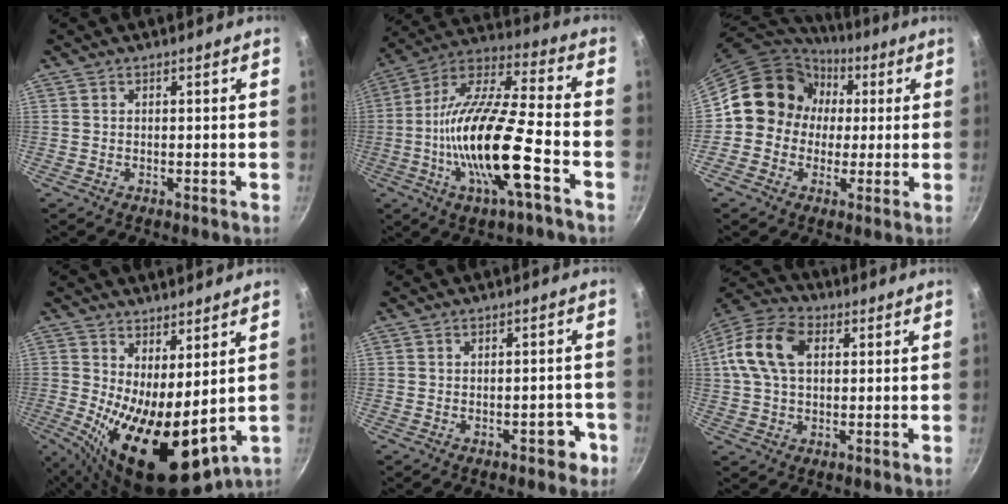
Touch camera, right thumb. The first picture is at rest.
{"total": 20.4, "force": [-6.1, 5.0, 18.8], "torque": [-0.345, 0.031, -0.127]}
{"total": 12.9, "force": [1.3, 11.9, 4.8], "torque": [-0.032, 0.025, 0.002]}
{"total": 13.6, "force": [1.1, 5.6, 12.4], "torque": [-0.178, -0.029, 0.034]}
{"total": 4.0, "force": [-1.9, 1.9, 2.9], "torque": [-0.016, 0.019, -0.021]}
{"total": 13.0, "force": [2.8, 8.5, 9.4], "torque": [-0.166, 0.022, 0.037]}